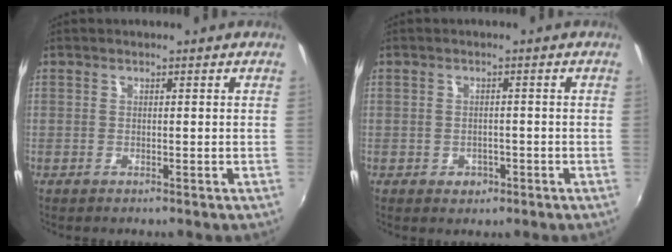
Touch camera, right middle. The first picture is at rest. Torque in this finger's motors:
{"motor_torque": [0.00, 0.08, -0.02, 0.00]}